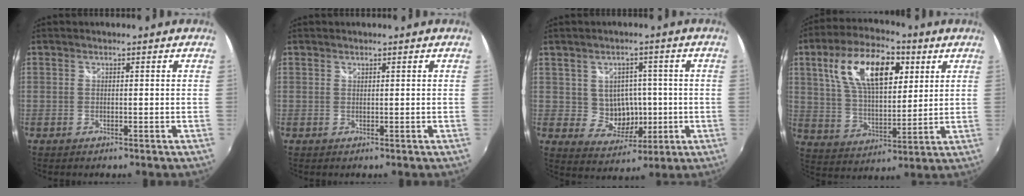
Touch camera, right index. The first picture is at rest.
{"total": 0.0}
{"total": 7.3, "force": [0.0, 6.6, 3.0], "torque": [-0.060, 0.008, 0.017]}
{"total": 17.6, "force": [7.0, 8.5, 13.8], "torque": [-0.252, 0.028, 0.127]}